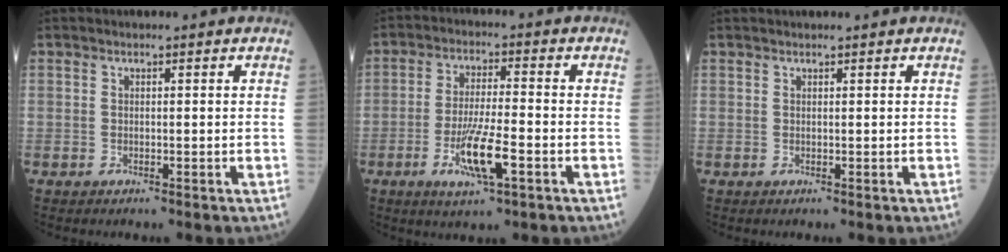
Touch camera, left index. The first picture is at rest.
{"total": 8.4, "force": [-3.4, 1.1, 7.6], "torque": [-0.151, -0.011, -0.058]}
{"total": 1.0, "force": [0.9, 0.0, 0.3], "torque": [-0.003, 0.017, 0.016]}